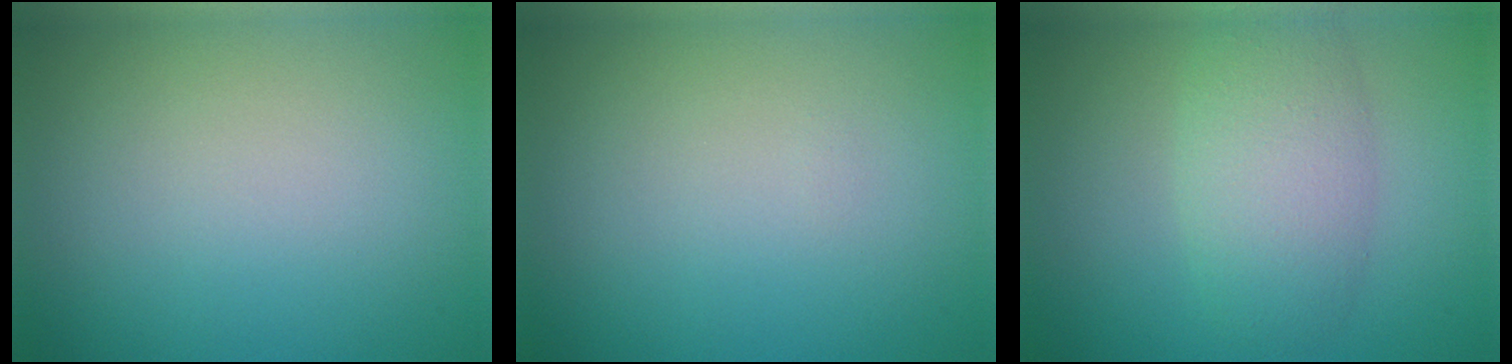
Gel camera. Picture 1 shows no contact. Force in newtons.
{"total": 0.0}
{"total": 4.3, "press": 4.3, "slide": 0.2}